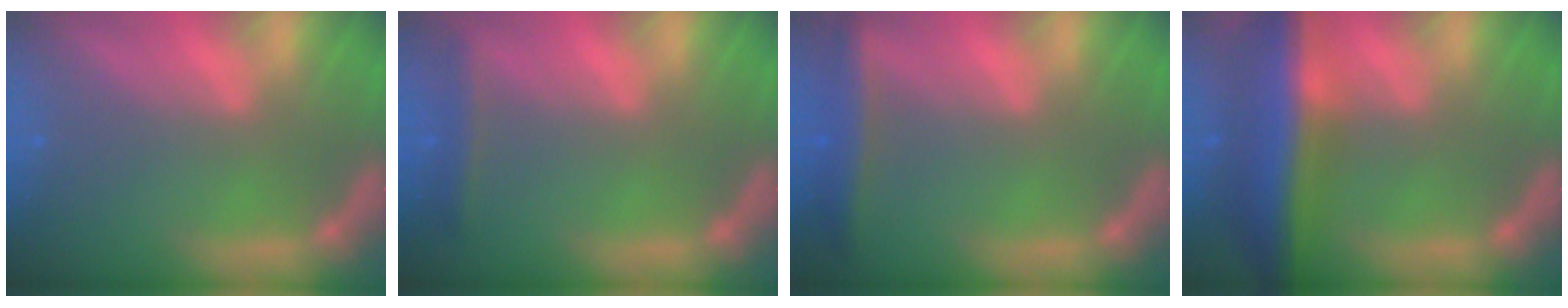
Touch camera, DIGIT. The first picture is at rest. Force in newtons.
{"total": 1.9}
{"total": 3.4}
{"total": 9.5}